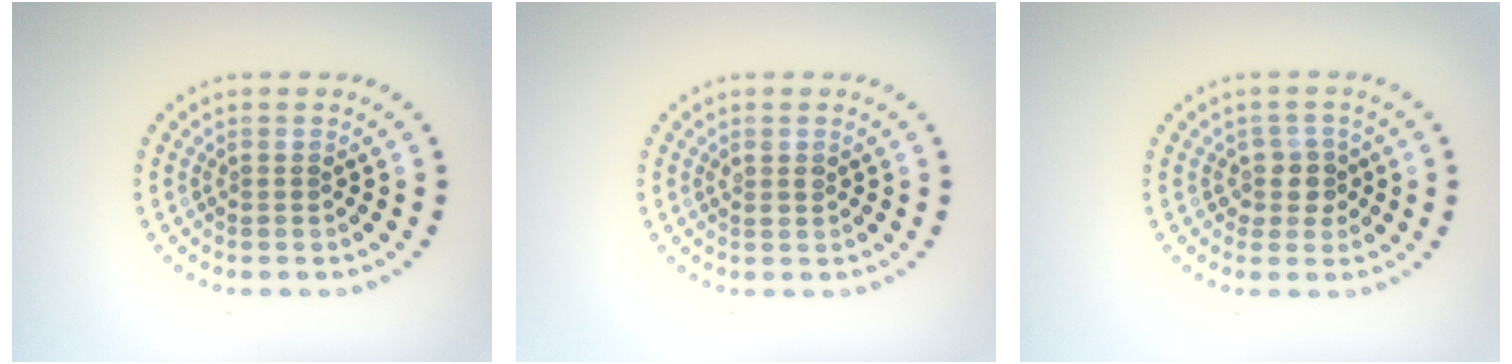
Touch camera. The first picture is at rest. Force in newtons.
{"total": 0.9, "press": 0.9, "slide": 0.3}
{"total": 2.2, "press": 1.8, "slide": 1.2}